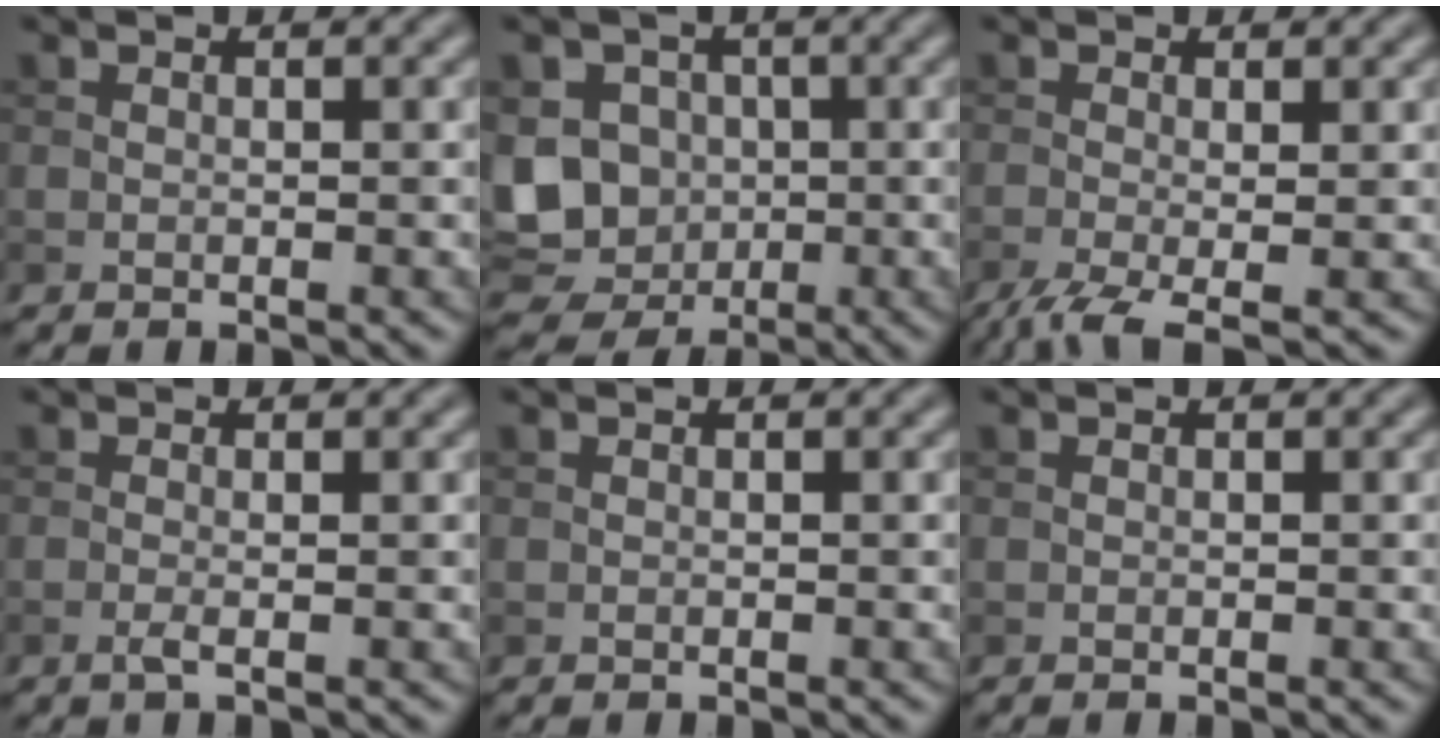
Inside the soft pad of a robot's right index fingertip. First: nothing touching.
{"total": 9.0, "force": [-0.1, 7.8, 4.4], "torque": [-0.060, -0.005, -0.020]}
{"total": 3.6, "force": [-1.9, 0.9, 3.0], "torque": [-0.063, -0.008, -0.042]}
{"total": 1.1, "force": [-0.4, 0.2, 1.0], "torque": [-0.021, -0.002, -0.009]}
{"total": 0.0}
{"total": 0.0}